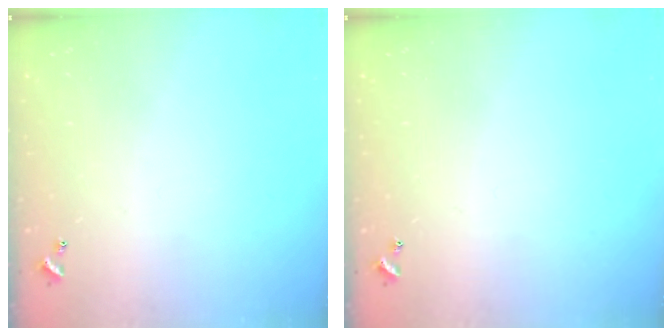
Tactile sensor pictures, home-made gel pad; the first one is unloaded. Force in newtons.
{"total": 0.0}